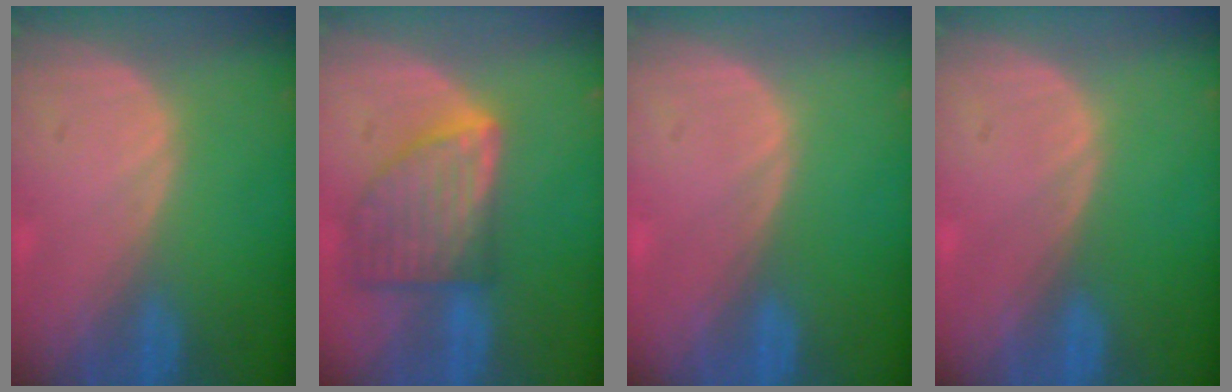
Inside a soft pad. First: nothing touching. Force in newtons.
{"total": 8.2, "press": 7.4, "slide": 3.4}
{"total": 0.0}
{"total": 0.0}